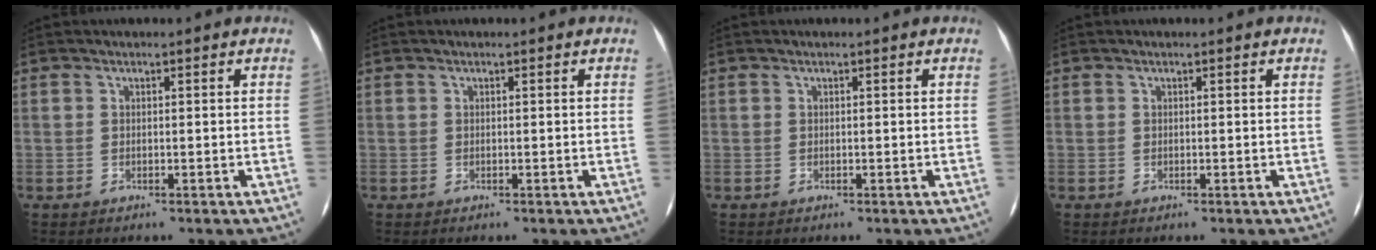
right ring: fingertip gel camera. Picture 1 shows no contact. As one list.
[{"total": 0.0}, {"total": 0.0}, {"total": 0.0}]